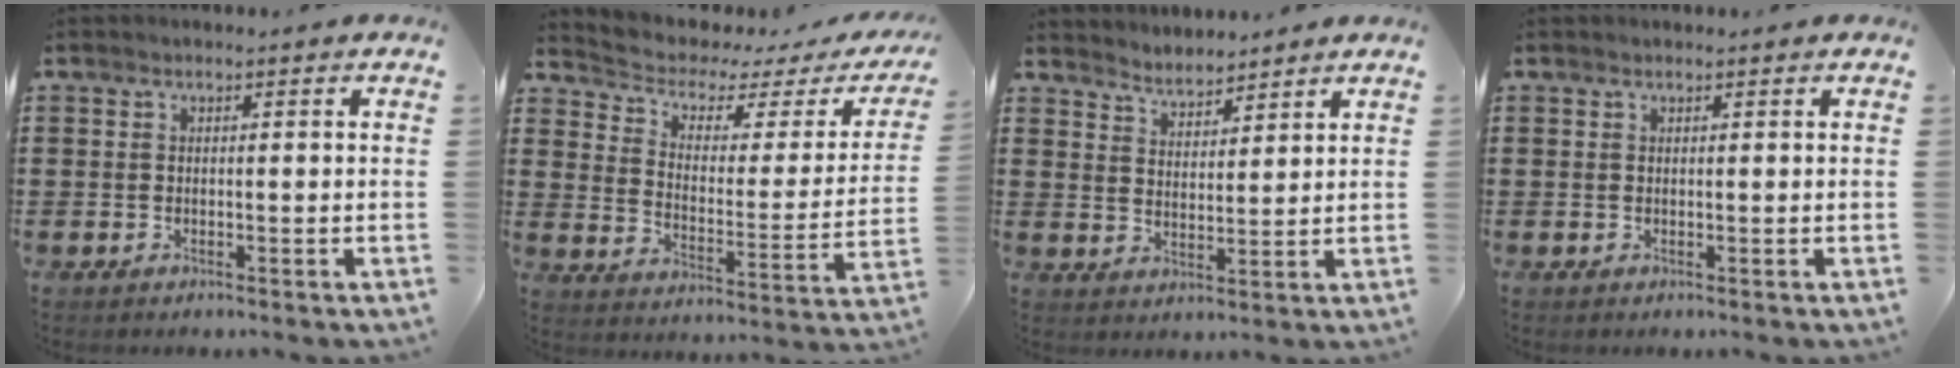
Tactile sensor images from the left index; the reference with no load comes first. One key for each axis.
{"total": 3.0, "fx": 2.1, "fy": 1.5, "fz": 1.5, "tx": -0.048, "ty": -0.018, "tz": 0.027}
{"total": 3.4, "fx": 3.3, "fy": 0.4, "fz": -0.7, "tx": 0.000, "ty": -0.013, "tz": 0.061}
{"total": 0.0}